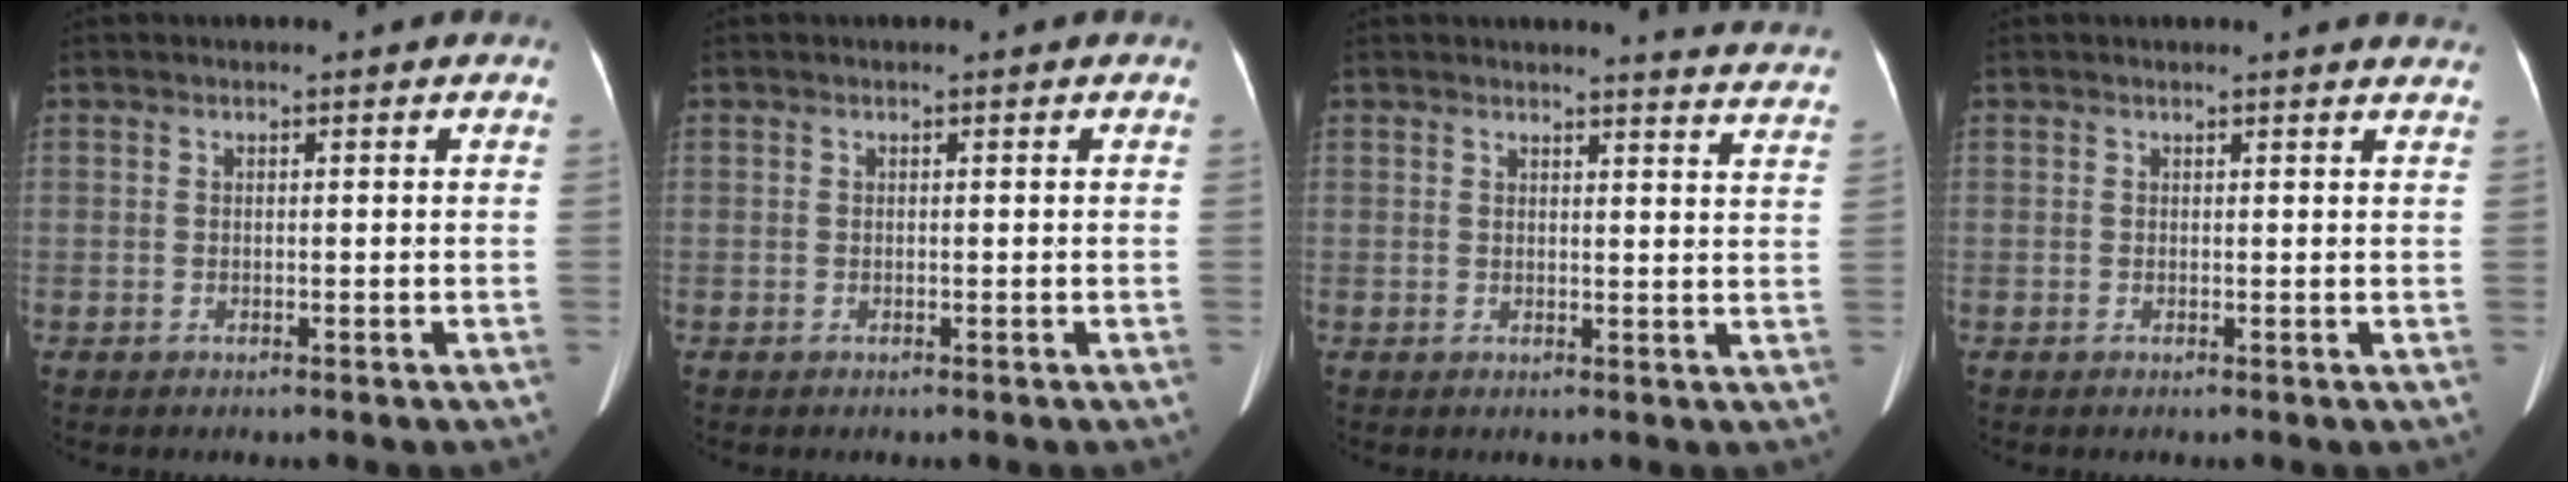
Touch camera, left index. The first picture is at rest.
{"total": 0.0}
{"total": 10.2, "force": [10.1, -0.3, 1.1], "torque": [0.003, -0.070, 0.081]}
{"total": 3.1, "force": [3.1, 0.3, 0.4], "torque": [-0.007, -0.009, 0.013]}